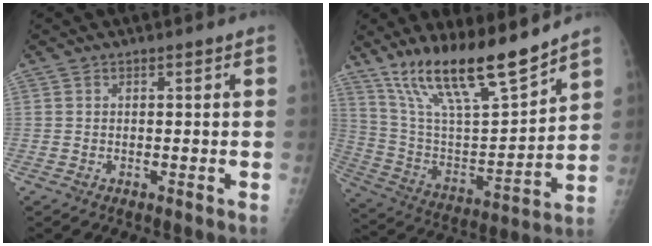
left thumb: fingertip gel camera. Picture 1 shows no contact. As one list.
[{"total": 19.5, "force": [15.2, 3.6, 11.8], "torque": [-0.182, -0.075, 0.282]}]